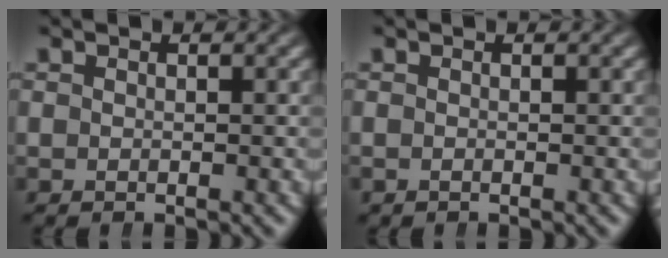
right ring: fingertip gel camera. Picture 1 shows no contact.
{"total": 0.0}